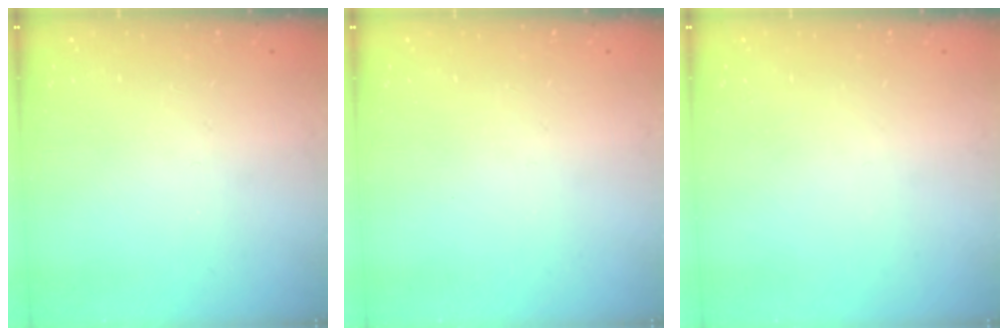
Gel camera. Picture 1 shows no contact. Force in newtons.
{"total": 0.0}
{"total": 0.0}